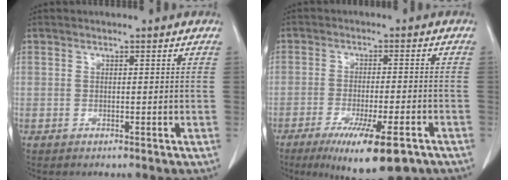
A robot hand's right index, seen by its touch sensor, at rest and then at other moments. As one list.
[{"total": 12.7, "force": [-8.2, 2.0, 9.5], "torque": [-0.137, -0.027, -0.119]}]